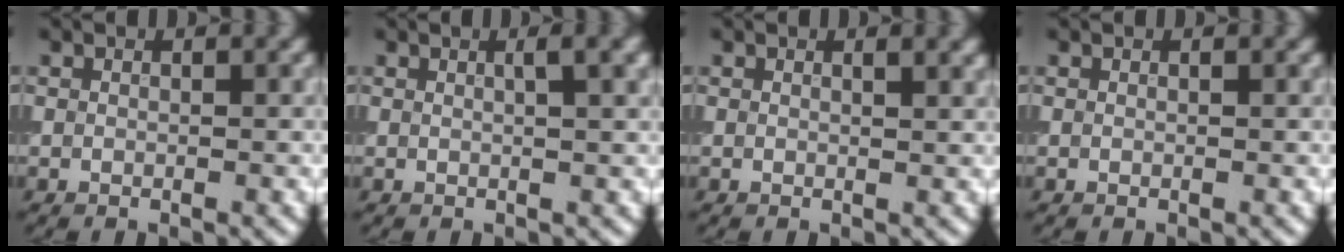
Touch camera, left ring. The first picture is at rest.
{"total": 3.0, "force": [1.0, 0.9, 2.7], "torque": [-0.025, 0.008, 0.009]}
{"total": 1.5, "force": [0.9, 0.5, 1.1], "torque": [-0.008, 0.003, 0.009]}
{"total": 0.0}